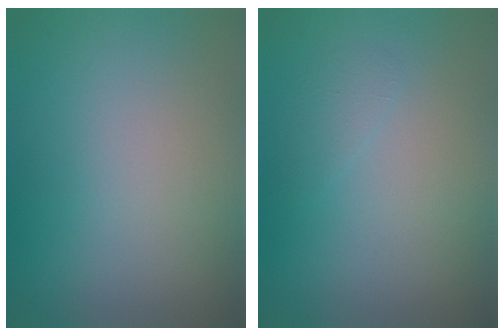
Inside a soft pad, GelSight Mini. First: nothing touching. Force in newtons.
{"total": 0.9, "press": 0.9, "slide": 0.1}